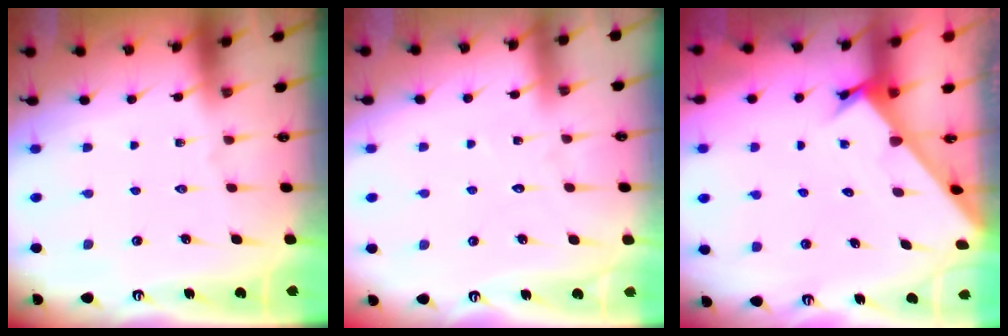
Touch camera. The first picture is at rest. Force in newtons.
{"total": 4.2, "press": 4.1, "slide": 0.4}
{"total": 2.3, "press": 2.3, "slide": 0.1}